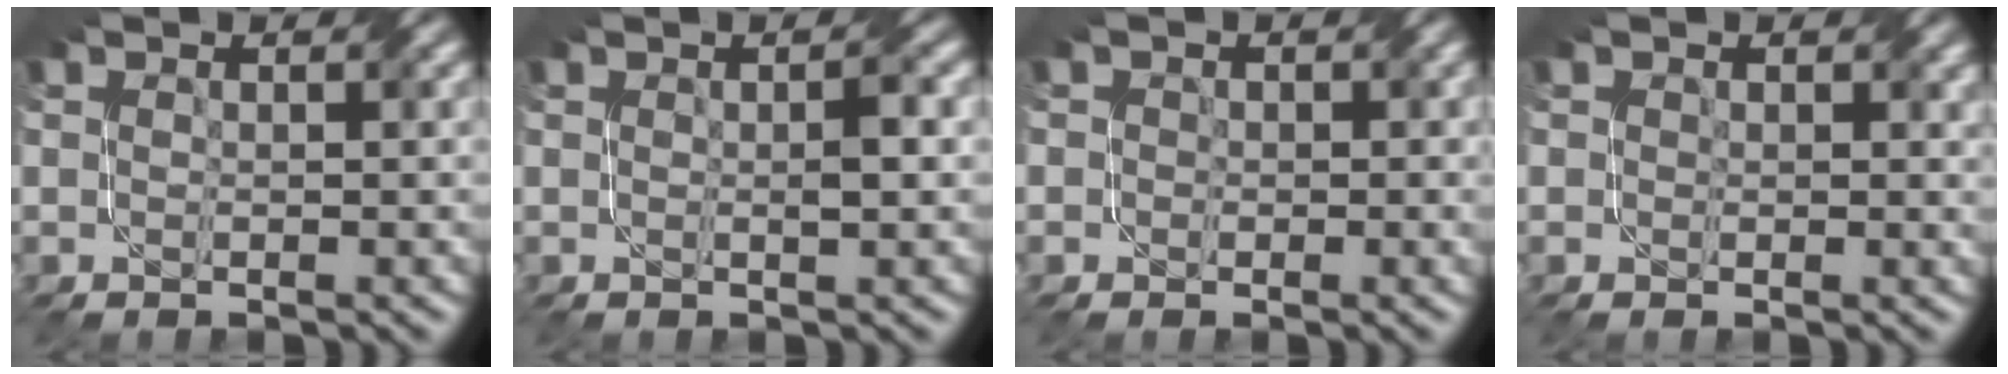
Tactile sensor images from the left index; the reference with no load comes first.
{"total": 1.5, "force": [0.1, 0.2, 1.4], "torque": [-0.021, 0.003, 0.002]}
{"total": 1.8, "force": [0.4, 1.6, 0.7], "torque": [-0.005, 0.003, -0.006]}
{"total": 1.2, "force": [0.6, 0.9, 0.5], "torque": [-0.004, -0.001, 0.008]}